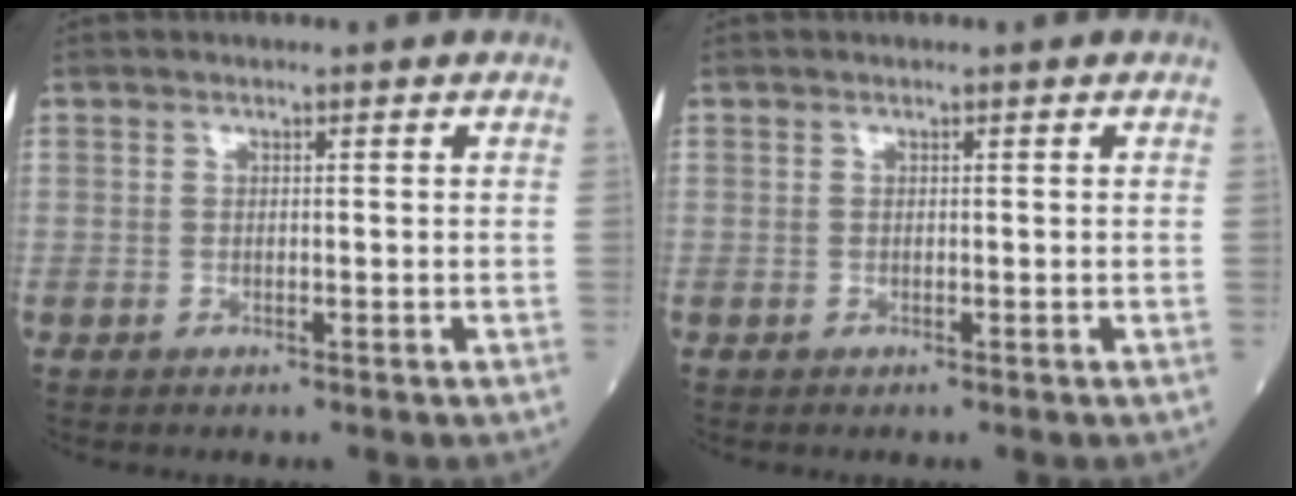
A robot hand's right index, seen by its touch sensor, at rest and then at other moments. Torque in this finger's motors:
{"motor_torque": [0.00, 0.00, 0.00, 0.00]}